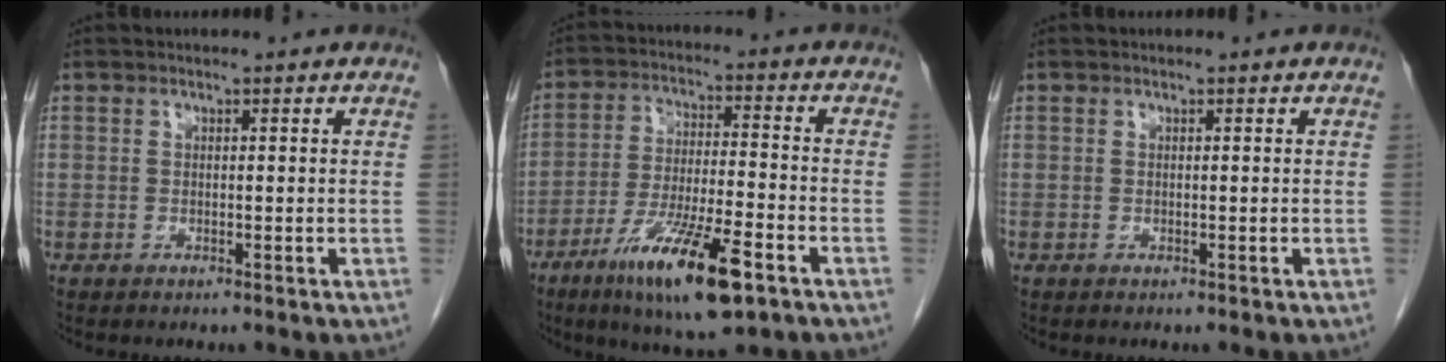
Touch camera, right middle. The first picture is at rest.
{"total": 14.3, "force": [-8.0, 2.1, 11.7], "torque": [-0.215, -0.025, -0.134]}
{"total": 0.0}